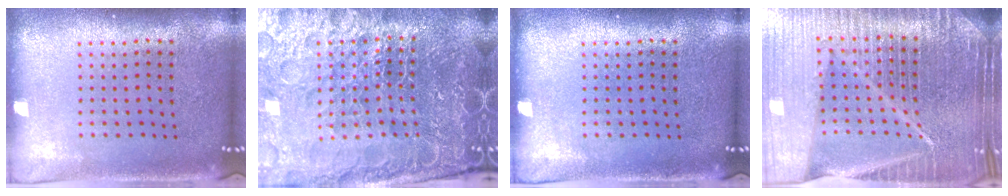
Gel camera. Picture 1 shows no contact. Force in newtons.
{"total": 6.2, "press": 5.5, "slide": 2.9}
{"total": 0.0}
{"total": 7.1, "press": 6.0, "slide": 3.7}